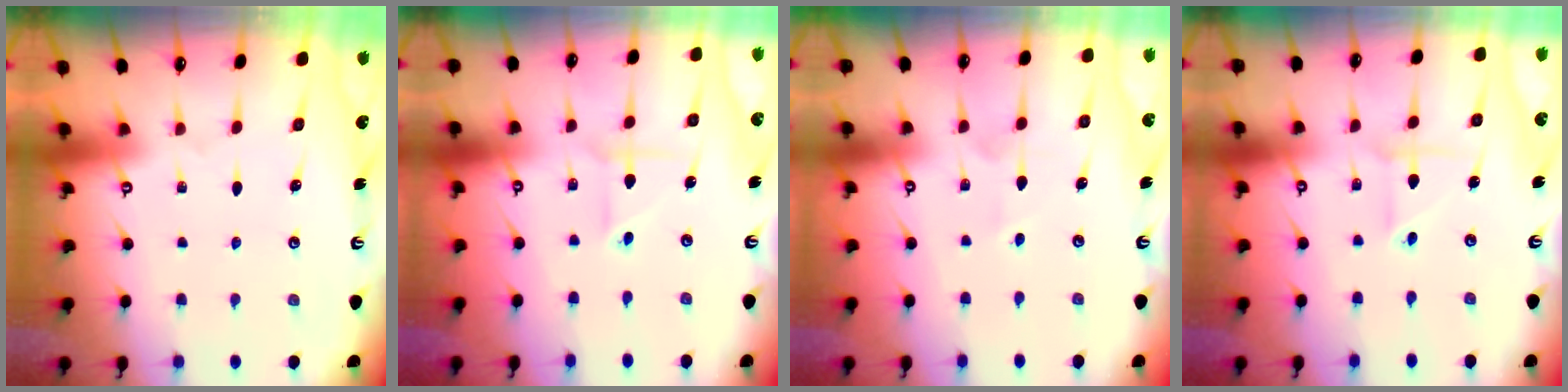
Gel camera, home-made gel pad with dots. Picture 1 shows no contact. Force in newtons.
{"total": 2.5, "press": 2.5, "slide": 0.2}
{"total": 3.7, "press": 3.5, "slide": 1.1}
{"total": 2.5, "press": 2.5, "slide": 0.1}